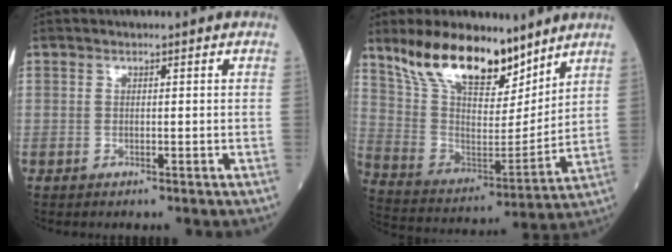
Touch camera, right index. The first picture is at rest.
{"total": 18.0, "force": [13.2, 6.3, 10.5], "torque": [-0.196, -0.002, 0.246]}